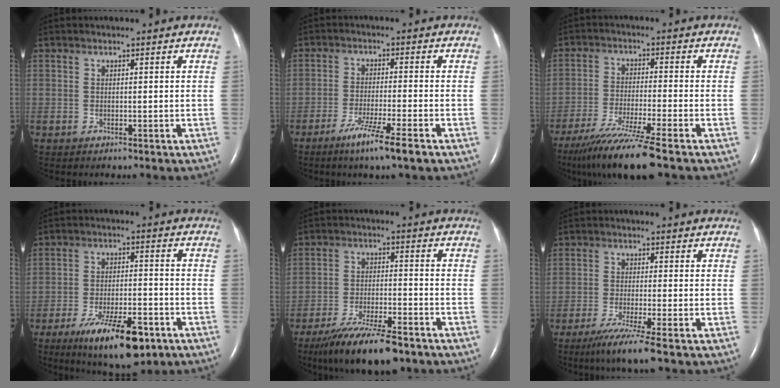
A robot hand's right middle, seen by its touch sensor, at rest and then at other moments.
{"total": 7.0, "force": [-4.4, -0.6, 5.5], "torque": [-0.099, -0.019, -0.078]}
{"total": 11.2, "force": [-8.1, -0.8, 7.7], "torque": [-0.136, -0.036, -0.137]}
{"total": 12.7, "force": [-7.5, 3.6, 9.7], "torque": [-0.162, -0.017, -0.114]}
{"total": 12.4, "force": [-9.4, 2.4, 7.7], "torque": [-0.134, -0.029, -0.157]}
{"total": 6.6, "force": [-4.5, -0.9, 4.8], "torque": [-0.086, -0.022, -0.082]}